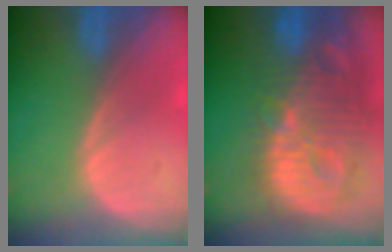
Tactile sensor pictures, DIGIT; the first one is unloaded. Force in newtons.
{"total": 14.5, "press": 12.7, "slide": 7.1}